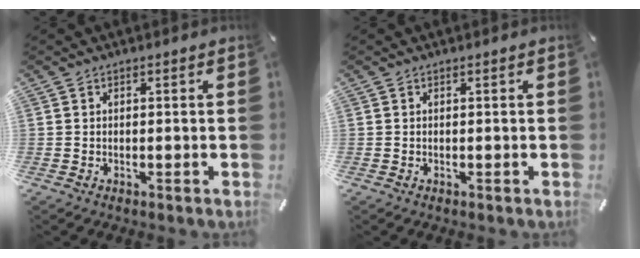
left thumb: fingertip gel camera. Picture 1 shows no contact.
{"total": 0.0}